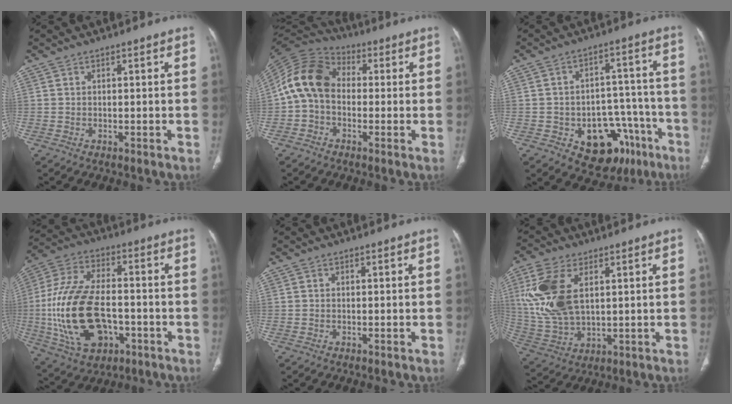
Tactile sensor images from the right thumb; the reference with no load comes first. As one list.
[{"total": 12.2, "force": [-0.3, 9.1, 8.1], "torque": [-0.150, 0.032, -0.022]}, {"total": 15.8, "force": [-7.7, 10.3, 9.1], "torque": [-0.075, 0.063, -0.096]}, {"total": 21.5, "force": [-4.1, 12.5, 17.0], "torque": [-0.342, 0.016, -0.062]}, {"total": 0.0}, {"total": 14.9, "force": [4.1, 8.3, 11.6], "torque": [-0.256, -0.008, 0.092]}]